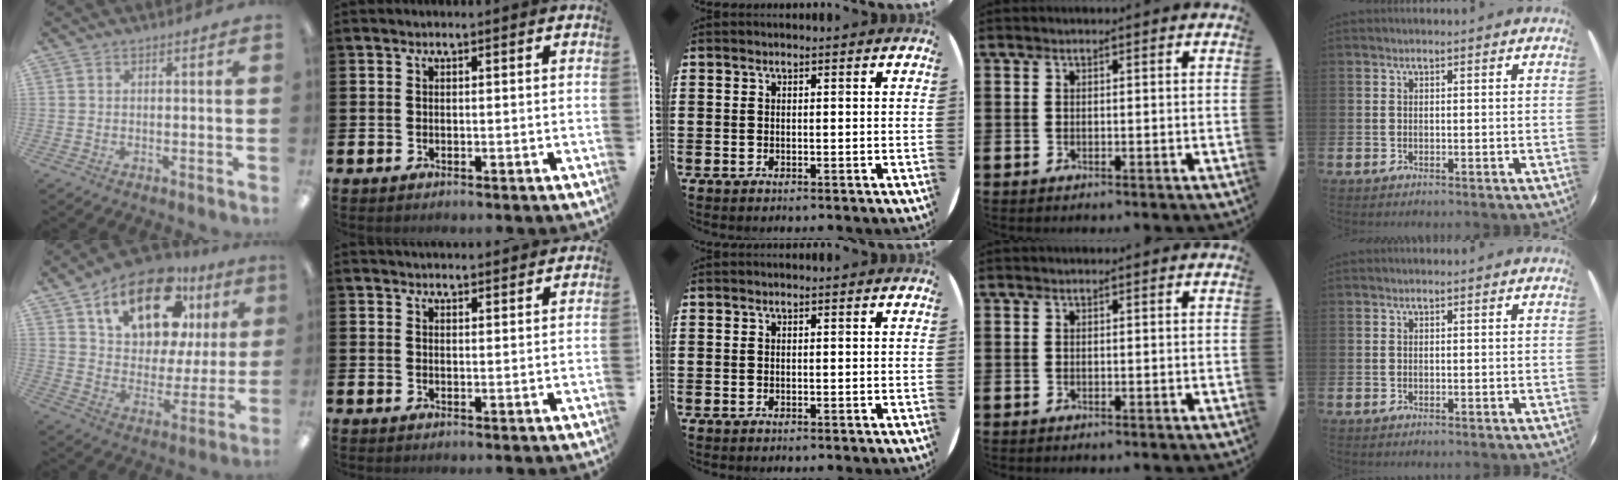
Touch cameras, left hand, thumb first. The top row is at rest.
{"thumb": {"total": 19.7, "force": [12.0, 10.0, 12.0], "torque": [-0.202, -0.050, 0.212]}, "index": {"total": 2.6, "force": [2.6, 0.4, 0.1], "torque": [0.001, -0.014, 0.045]}}